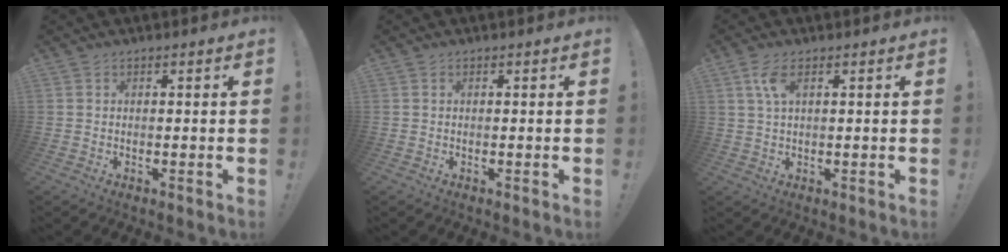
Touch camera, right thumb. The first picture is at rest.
{"total": 0.0}
{"total": 4.7, "force": [1.8, 1.8, 3.9], "torque": [-0.073, 0.001, 0.031]}